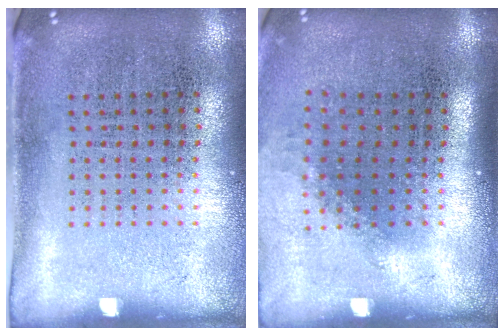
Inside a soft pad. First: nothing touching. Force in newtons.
{"total": 1.1, "press": 0.9, "slide": 0.7}